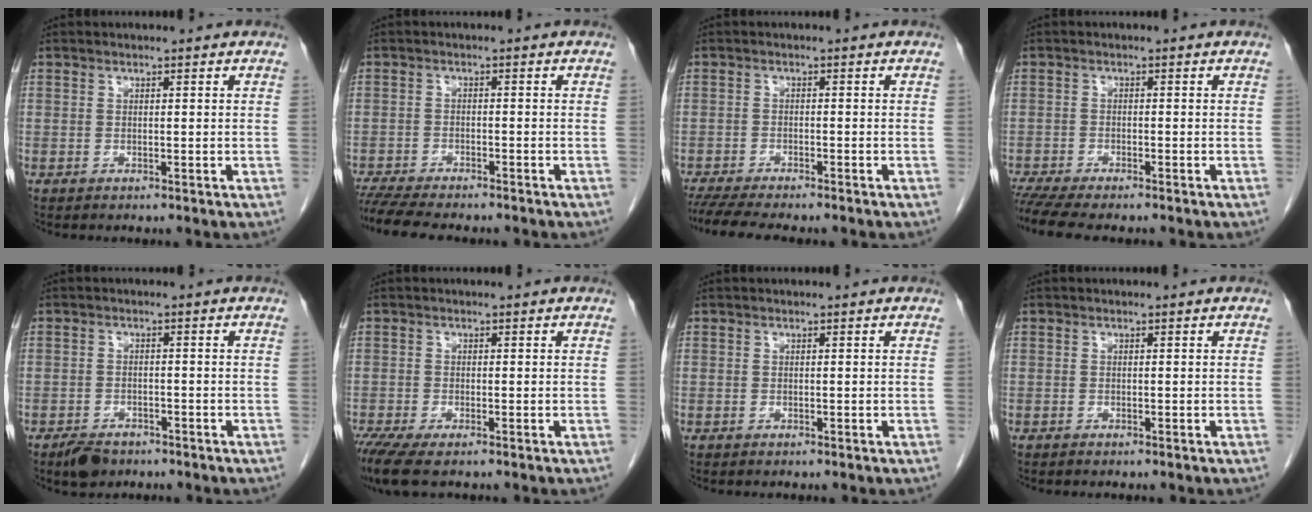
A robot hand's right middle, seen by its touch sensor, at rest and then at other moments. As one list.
[{"total": 10.2, "force": [-9.0, 1.6, 4.6], "torque": [-0.070, -0.012, -0.137]}, {"total": 9.1, "force": [-7.9, 0.9, 4.4], "torque": [-0.064, -0.012, -0.121]}, {"total": 7.3, "force": [-6.3, 0.8, 3.6], "torque": [-0.055, -0.011, -0.101]}, {"total": 3.6, "force": [-2.7, 1.9, 1.5], "torque": [-0.029, -0.002, -0.040]}, {"total": 5.0, "force": [-3.5, 1.0, 3.4], "torque": [-0.066, -0.014, -0.063]}, {"total": 0.0}, {"total": 0.0}]